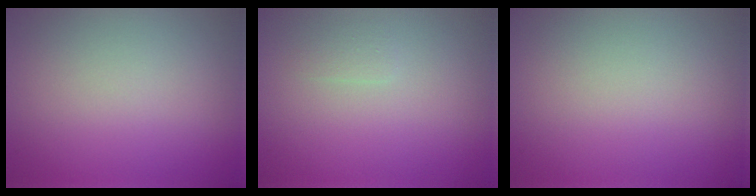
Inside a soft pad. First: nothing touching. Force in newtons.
{"total": 0.7, "press": 0.7, "slide": 0.1}
{"total": 0.0}